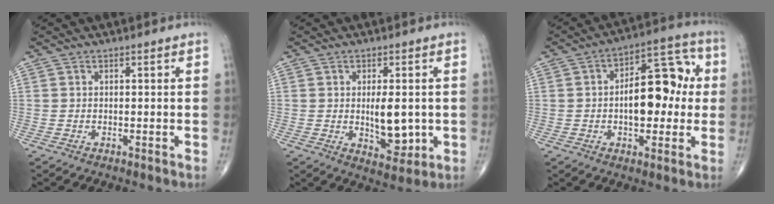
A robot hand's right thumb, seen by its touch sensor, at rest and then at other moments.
{"total": 7.6, "force": [-0.2, 3.6, 6.7], "torque": [-0.083, -0.013, 0.007]}
{"total": 14.6, "force": [0.4, 7.7, 12.4], "torque": [-0.154, 0.033, 0.000]}